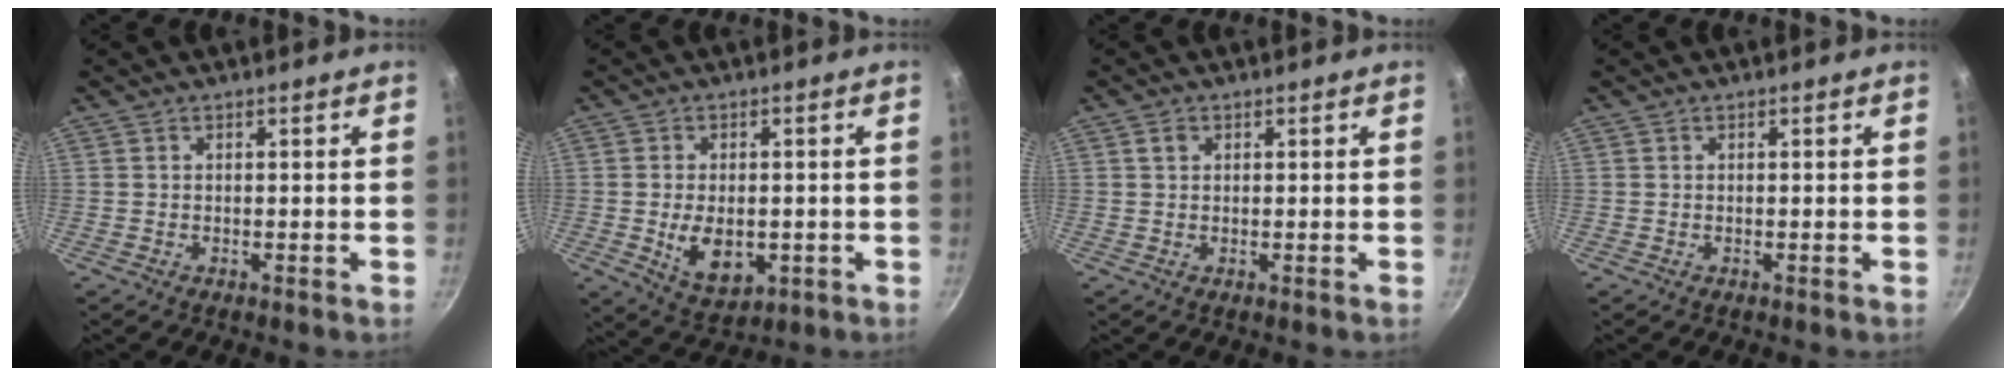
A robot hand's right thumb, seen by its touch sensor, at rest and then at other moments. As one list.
[{"total": 8.5, "force": [-1.3, 5.4, 6.5], "torque": [-0.095, -0.007, -0.004]}, {"total": 1.5, "force": [0.6, 1.1, 0.7], "torque": [-0.009, 0.003, 0.009]}, {"total": 0.0}]